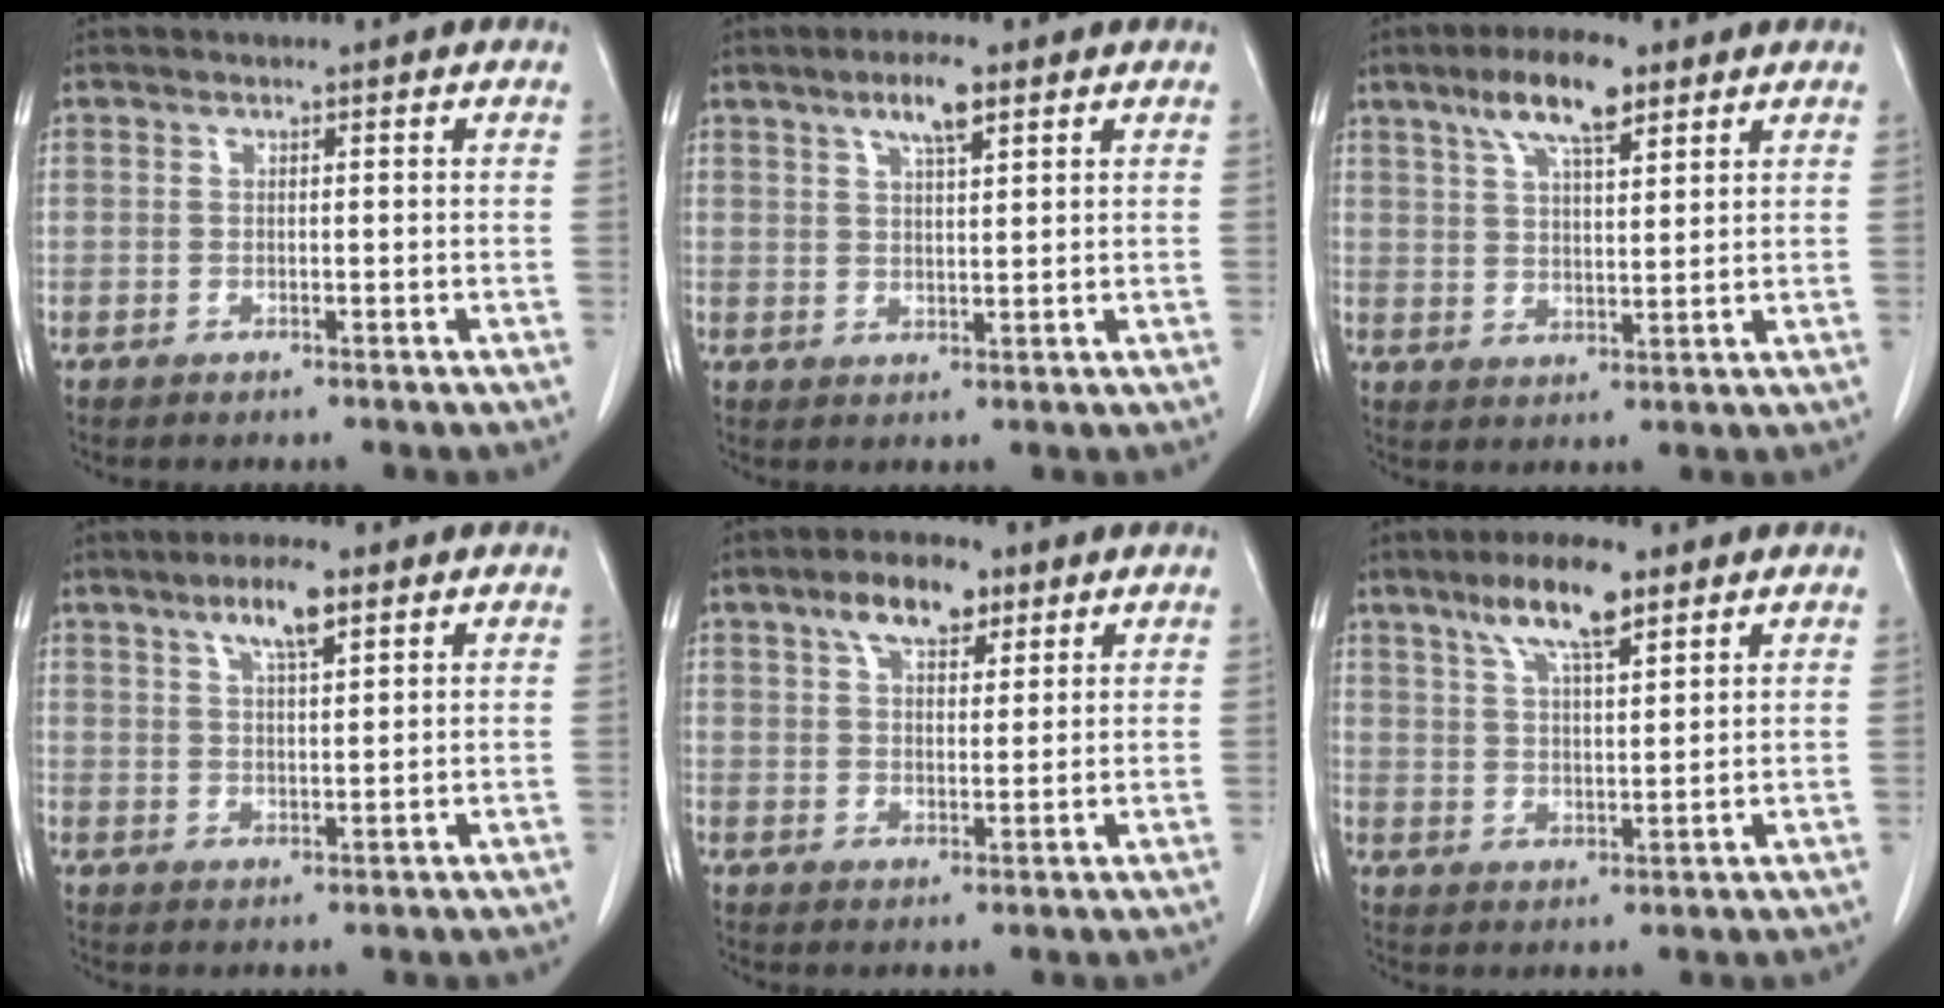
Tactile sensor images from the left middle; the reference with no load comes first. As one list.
[{"total": 4.9, "force": [3.0, 0.8, 3.8], "torque": [-0.071, 0.002, 0.051]}, {"total": 8.7, "force": [5.5, 2.2, 6.4], "torque": [-0.119, 0.012, 0.096]}, {"total": 5.8, "force": [3.5, 1.0, 4.4], "torque": [-0.083, 0.004, 0.060]}, {"total": 7.1, "force": [4.3, 3.1, 4.7], "torque": [-0.082, 0.014, 0.072]}, {"total": 8.7, "force": [5.7, 1.8, 6.4], "torque": [-0.120, 0.009, 0.101]}]